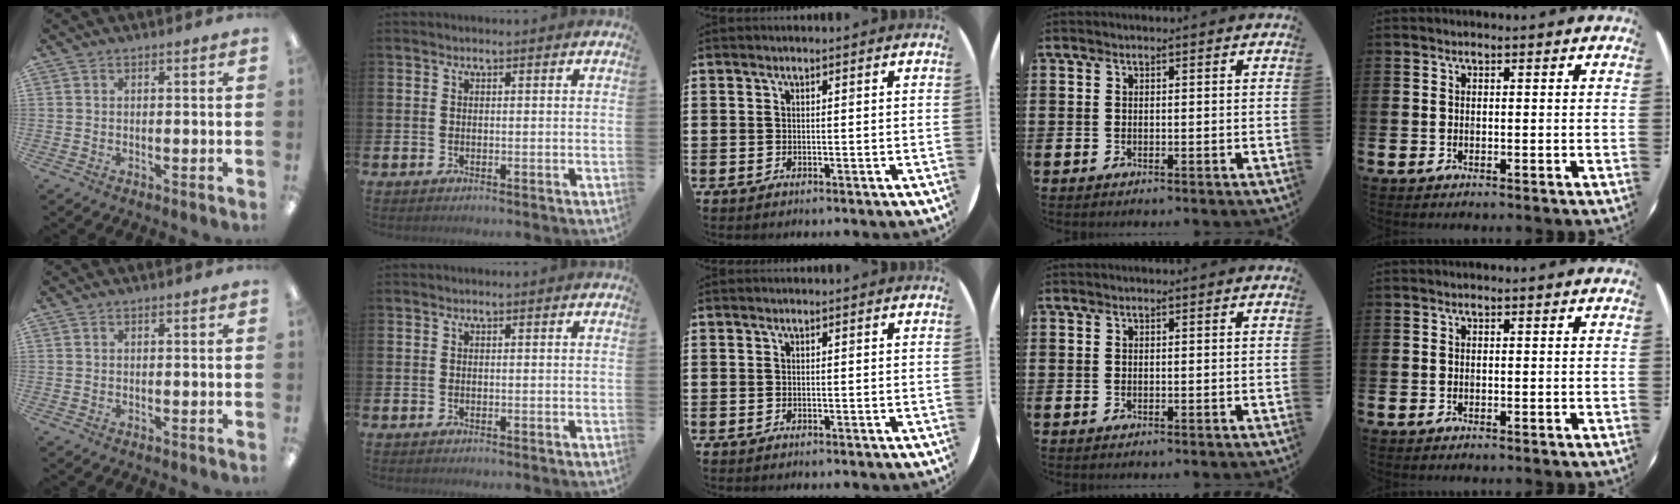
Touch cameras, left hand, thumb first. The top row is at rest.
{}